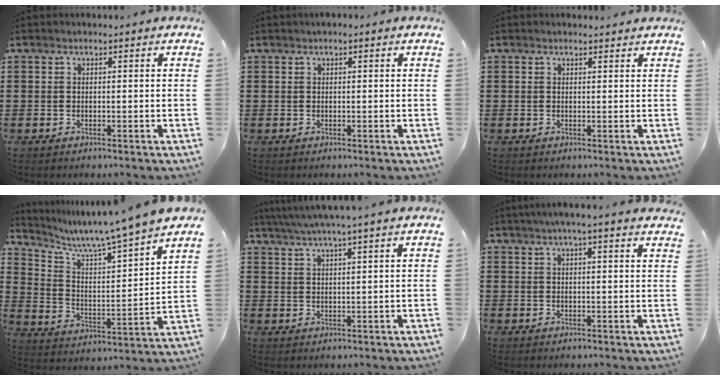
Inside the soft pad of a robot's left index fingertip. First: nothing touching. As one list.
[{"total": 0.0}, {"total": 0.7, "force": [0.6, 0.2, 0.2], "torque": [-0.004, 0.001, 0.013]}, {"total": 7.2, "force": [6.5, -1.4, 2.7], "torque": [-0.079, -0.060, 0.101]}, {"total": 4.1, "force": [3.5, -0.7, 2.0], "torque": [-0.048, -0.008, 0.061]}, {"total": 3.3, "force": [2.7, -0.3, 1.8], "torque": [-0.044, 0.001, 0.049]}]